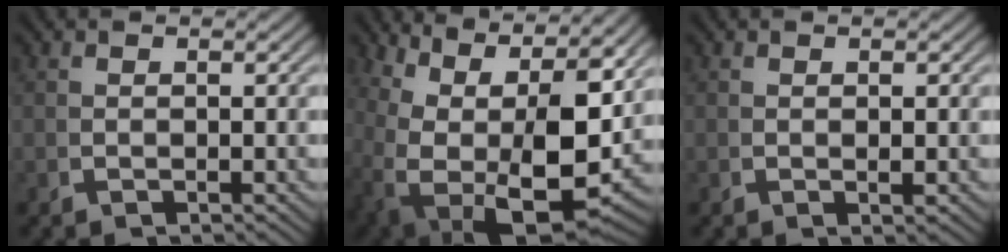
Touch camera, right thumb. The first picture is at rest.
{"total": 16.6, "force": [0.5, 10.4, 12.8], "torque": [-0.264, -0.067, 0.041]}
{"total": 0.8, "force": [0.3, 0.3, 0.7], "torque": [-0.010, 0.000, 0.005]}